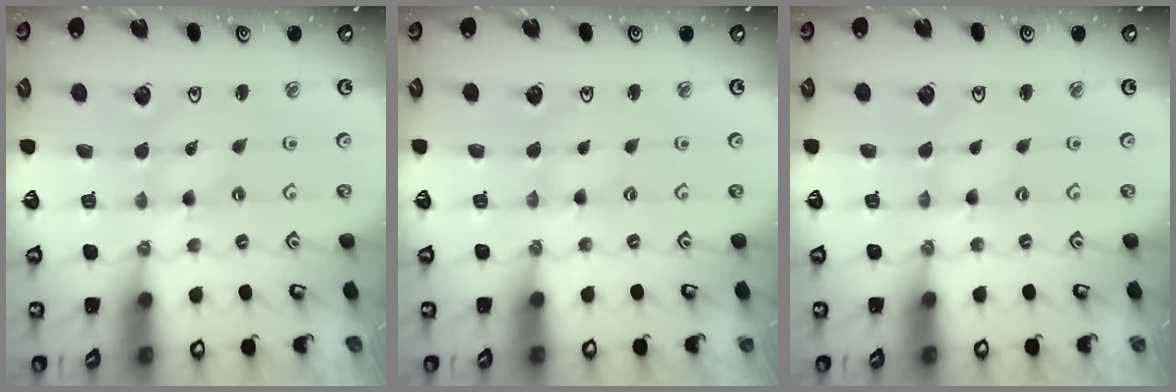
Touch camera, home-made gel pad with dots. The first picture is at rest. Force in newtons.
{"total": 0.8, "press": 0.8, "slide": 0.1}
{"total": 0.0}